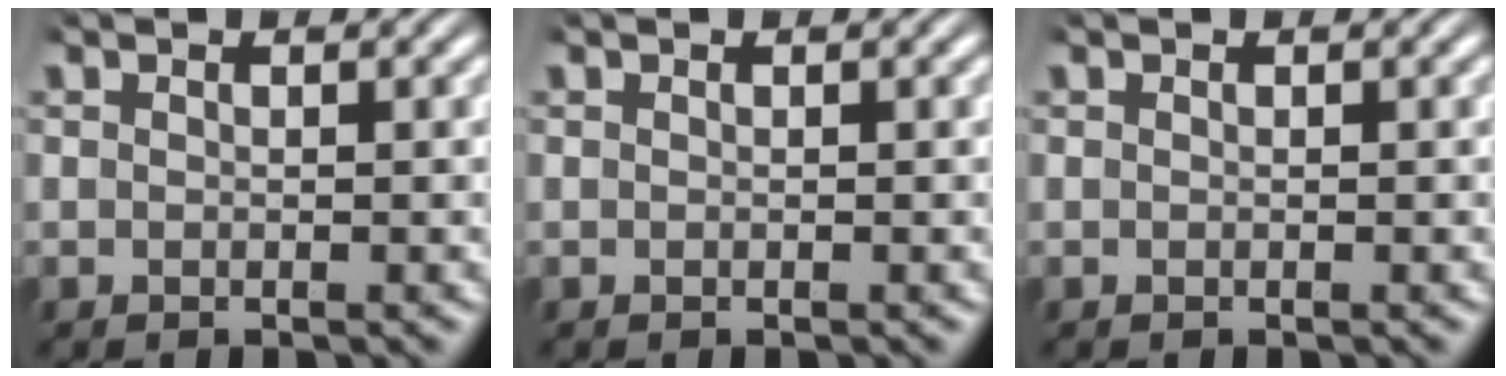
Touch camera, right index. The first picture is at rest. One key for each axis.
{"total": 0.0}
{"total": 0.0}